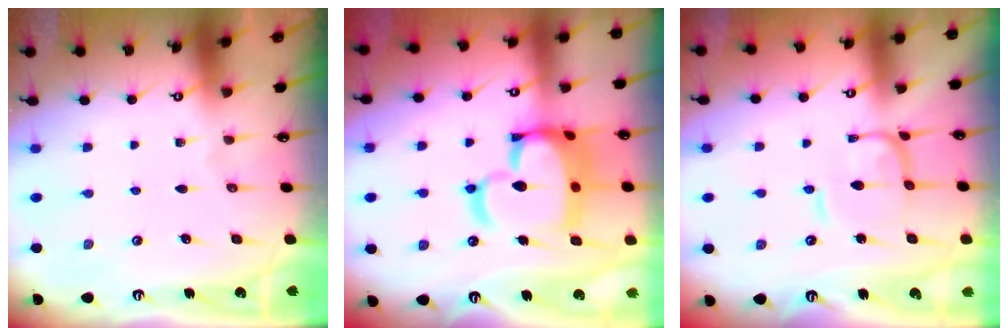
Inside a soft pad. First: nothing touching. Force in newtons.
{"total": 16.7, "press": 16.6, "slide": 1.7}
{"total": 1.2, "press": 1.2, "slide": 0.4}